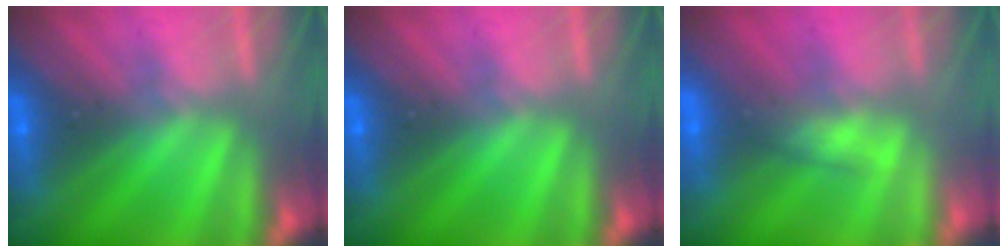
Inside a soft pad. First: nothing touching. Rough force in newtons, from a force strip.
{"total": 0.0}
{"total": 2.7}